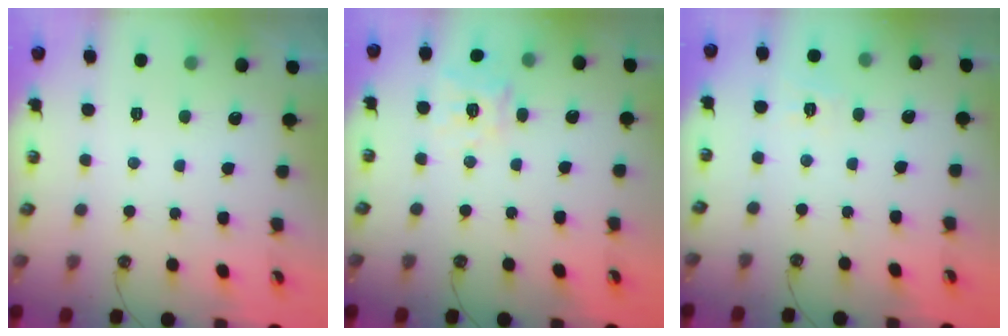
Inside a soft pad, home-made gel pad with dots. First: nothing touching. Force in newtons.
{"total": 12.5, "press": 12.4, "slide": 1.5}
{"total": 3.8, "press": 3.8, "slide": 0.6}